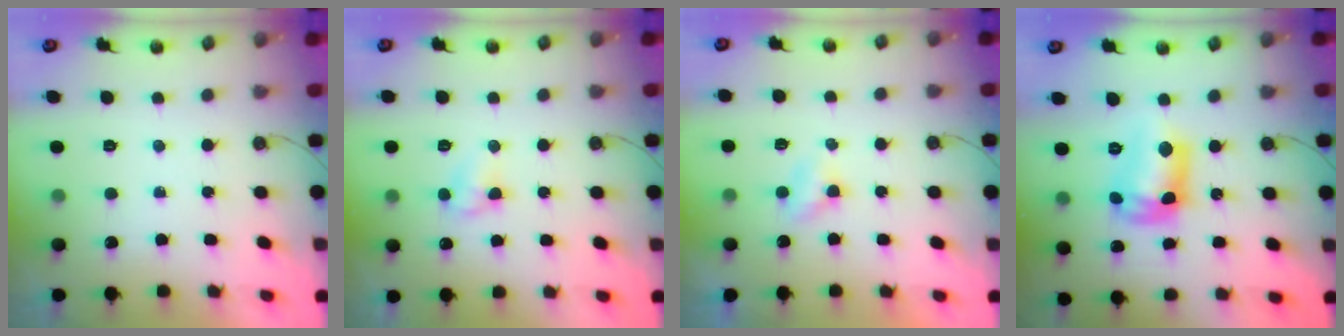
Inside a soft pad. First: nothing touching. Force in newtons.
{"total": 4.4, "press": 4.4, "slide": 0.7}
{"total": 2.8, "press": 2.7, "slide": 0.4}
{"total": 11.7, "press": 11.7, "slide": 1.1}